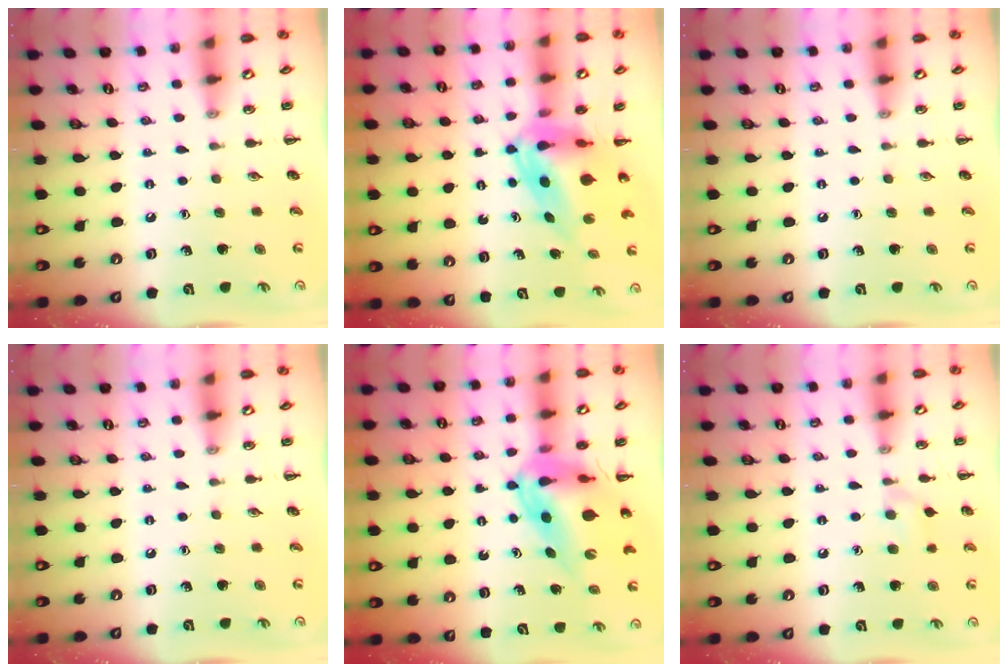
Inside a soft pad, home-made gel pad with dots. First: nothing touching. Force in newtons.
{"total": 9.3, "press": 8.9, "slide": 2.6}
{"total": 0.0}
{"total": 0.0}
{"total": 15.2, "press": 14.5, "slide": 4.7}
{"total": 6.0, "press": 5.6, "slide": 2.2}